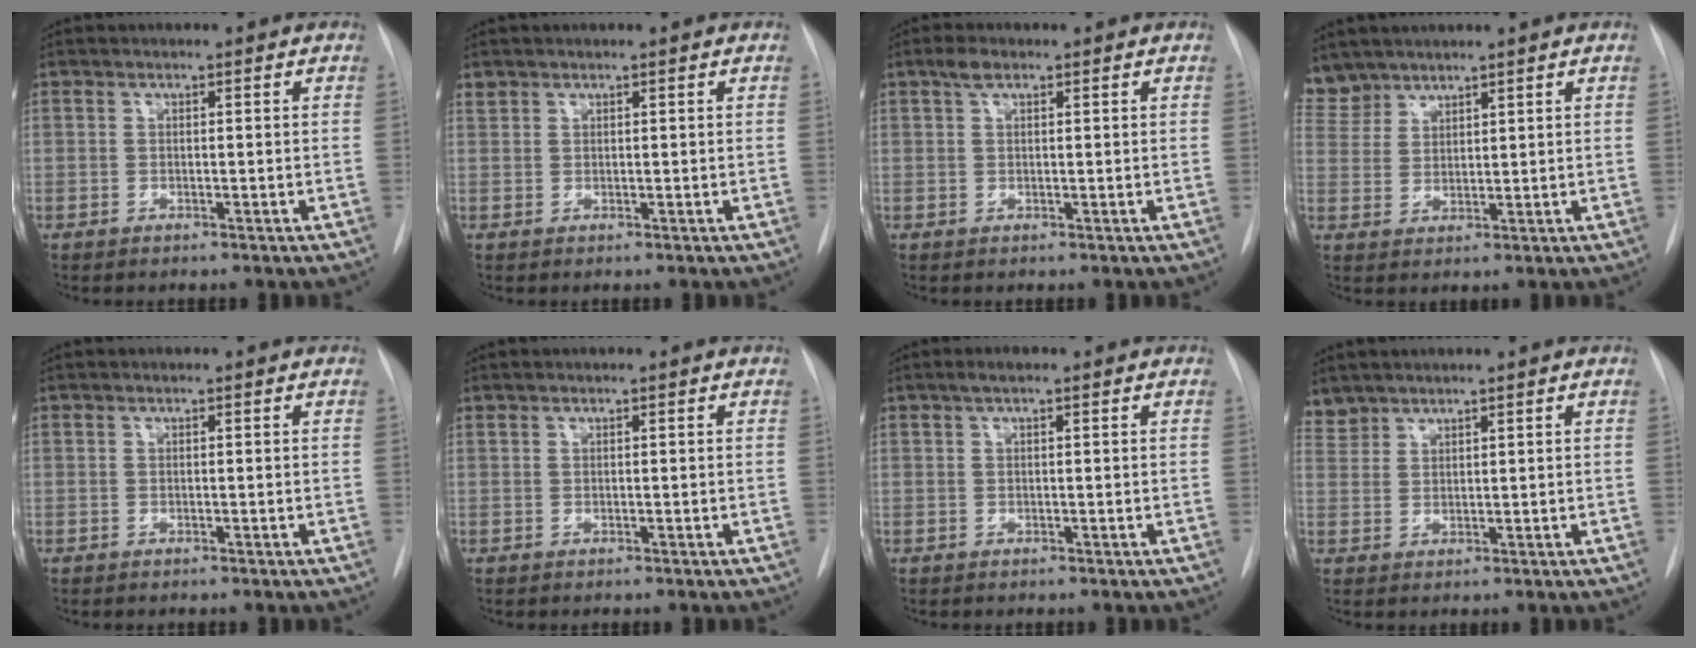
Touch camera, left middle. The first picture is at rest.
{"total": 0.8, "force": [0.7, 0.4, -0.1], "torque": [0.002, 0.007, 0.014]}
{"total": 1.9, "force": [1.2, 0.8, 1.3], "torque": [-0.029, 0.011, 0.023]}
{"total": 5.4, "force": [4.9, 2.3, -0.2], "torque": [0.008, 0.008, 0.106]}
{"total": 0.0}
{"total": 0.0}
{"total": 1.5, "force": [0.9, 0.3, 1.1], "torque": [-0.024, 0.013, 0.014]}
{"total": 3.0, "force": [2.8, 1.0, -0.3], "torque": [0.007, 0.012, 0.059]}